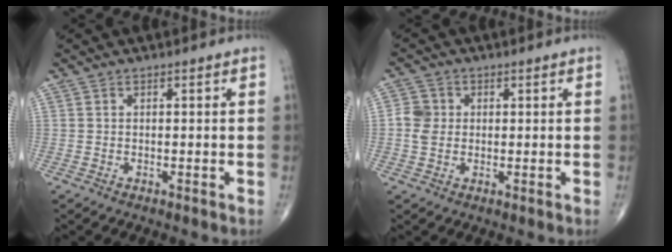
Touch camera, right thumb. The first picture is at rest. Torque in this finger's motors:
{"motor_torque": [-0.05, -0.04, 0.31, 0.11, 0.00]}